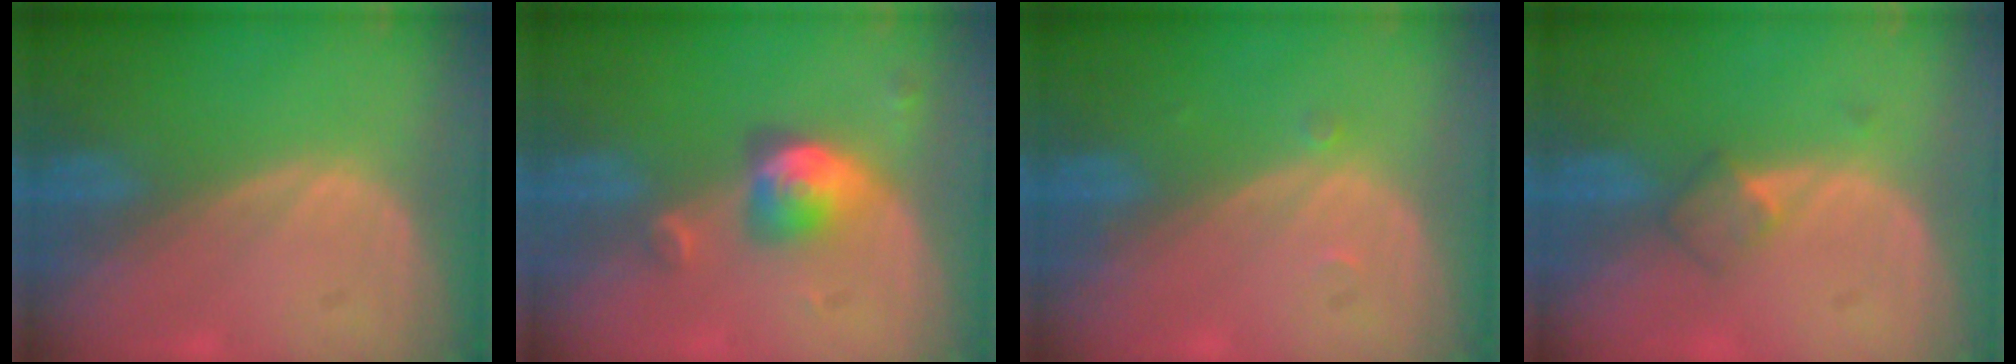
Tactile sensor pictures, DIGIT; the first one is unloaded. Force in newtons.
{"total": 5.1, "press": 4.7, "slide": 2.1}
{"total": 0.7, "press": 0.7, "slide": 0.1}
{"total": 2.7, "press": 2.4, "slide": 1.1}